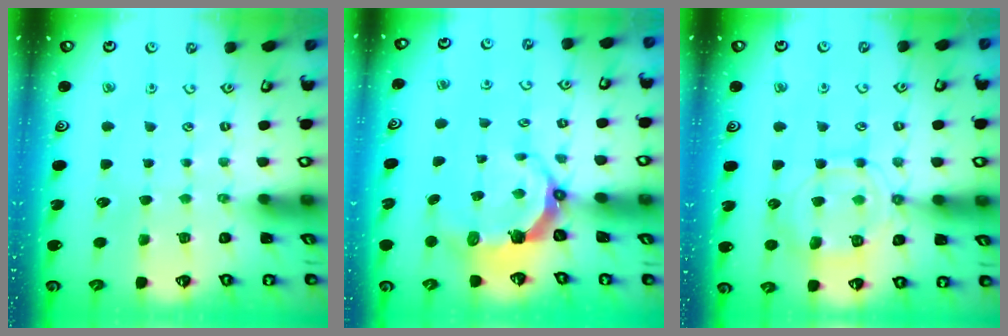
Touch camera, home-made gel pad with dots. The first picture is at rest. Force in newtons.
{"total": 7.7, "press": 5.9, "slide": 5.0}
{"total": 12.1, "press": 12.0, "slide": 1.4}